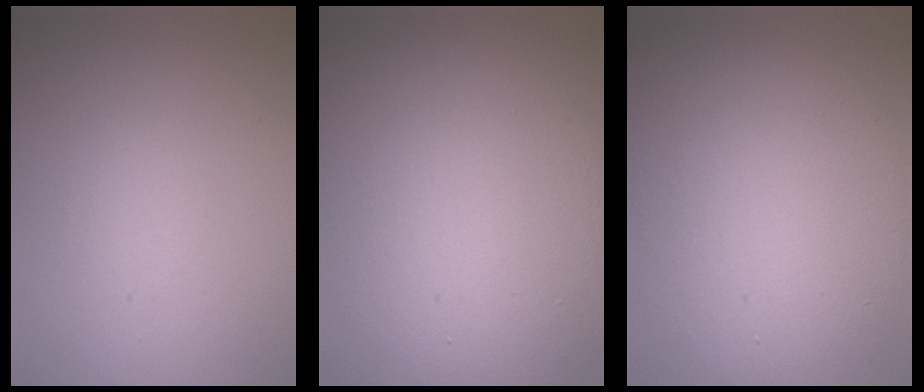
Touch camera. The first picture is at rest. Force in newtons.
{"total": 18.5, "press": 18.5, "slide": 0.7}
{"total": 11.6, "press": 11.6, "slide": 0.7}